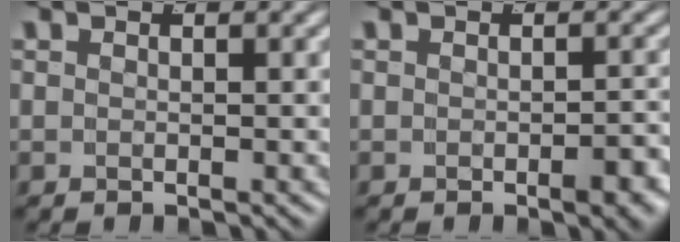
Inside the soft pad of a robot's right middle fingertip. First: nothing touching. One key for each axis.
{"total": 1.7, "fx": -1.1, "fy": 0.4, "fz": 1.2, "tx": -0.019, "ty": 0.000, "tz": -0.019}